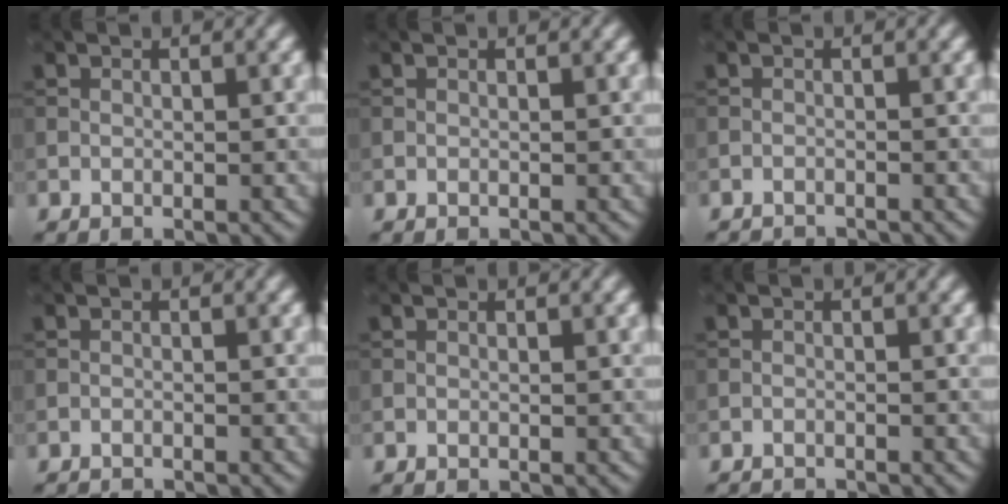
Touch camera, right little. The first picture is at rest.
{"total": 0.0}
{"total": 2.1, "force": [-2.1, 0.2, 0.3], "torque": [-0.002, -0.007, -0.036]}
{"total": 1.5, "force": [-1.5, 0.2, 0.2], "torque": [0.003, -0.007, -0.027]}
{"total": 0.0}
{"total": 1.9, "force": [-1.8, 0.2, 0.3], "torque": [-0.001, -0.007, -0.033]}